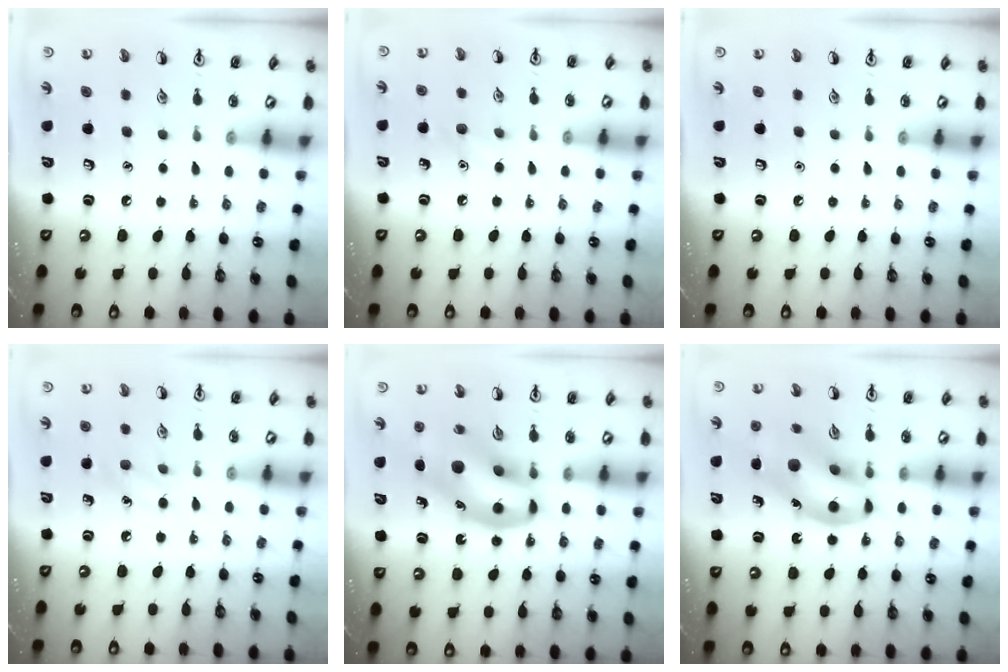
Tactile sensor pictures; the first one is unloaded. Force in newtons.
{"total": 5.9, "press": 5.6, "slide": 1.7}
{"total": 0.0}
{"total": 6.0, "press": 5.7, "slide": 1.7}
{"total": 15.1, "press": 14.4, "slide": 4.3}
{"total": 14.6, "press": 14.3, "slide": 2.6}